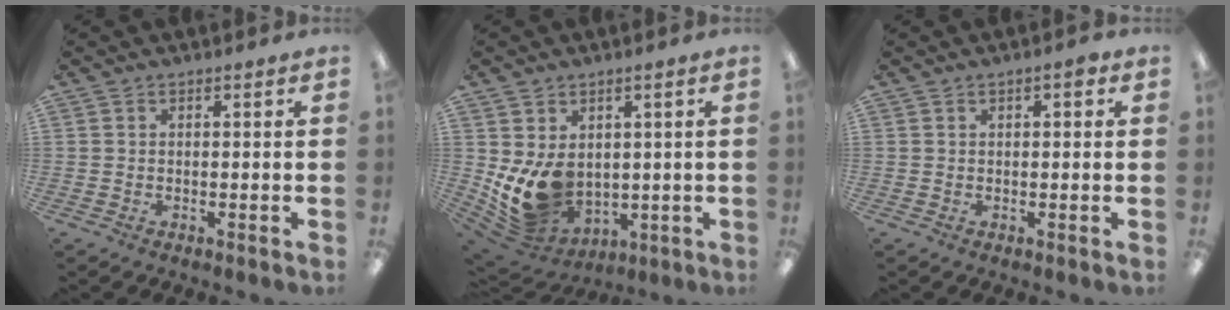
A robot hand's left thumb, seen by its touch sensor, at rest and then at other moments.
{"total": 11.1, "force": [0.7, 8.6, 6.9], "torque": [-0.136, -0.028, 0.021]}
{"total": 2.3, "force": [1.0, 1.0, 1.8], "torque": [-0.023, -0.003, 0.013]}